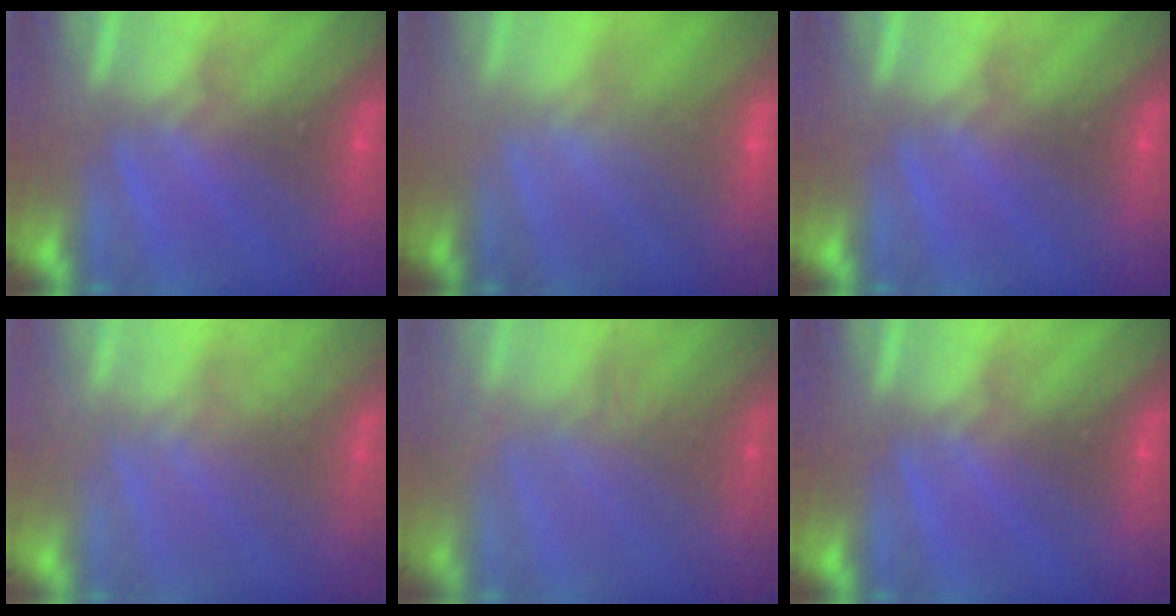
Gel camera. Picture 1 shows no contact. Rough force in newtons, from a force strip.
{"total": 2.1}
{"total": 0.0}
{"total": 1.7}
{"total": 2.8}
{"total": 0.0}